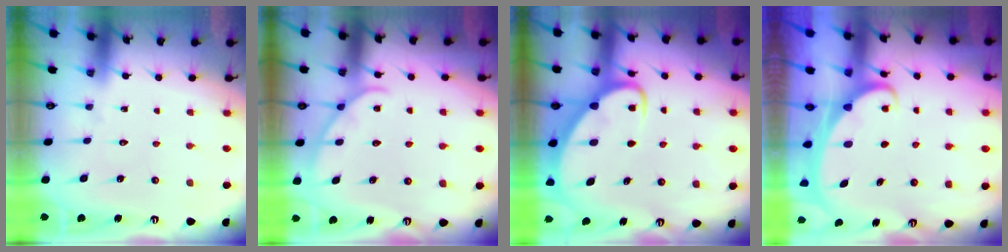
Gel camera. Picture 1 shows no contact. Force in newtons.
{"total": 3.8, "press": 3.7, "slide": 0.4}
{"total": 5.2, "press": 5.2, "slide": 0.4}
{"total": 1.9, "press": 1.9, "slide": 0.2}